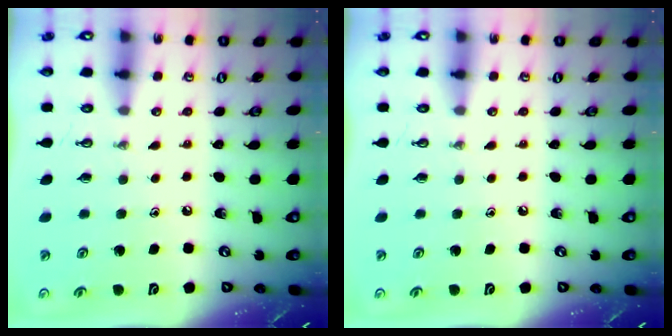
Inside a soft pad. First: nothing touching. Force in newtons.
{"total": 0.0}